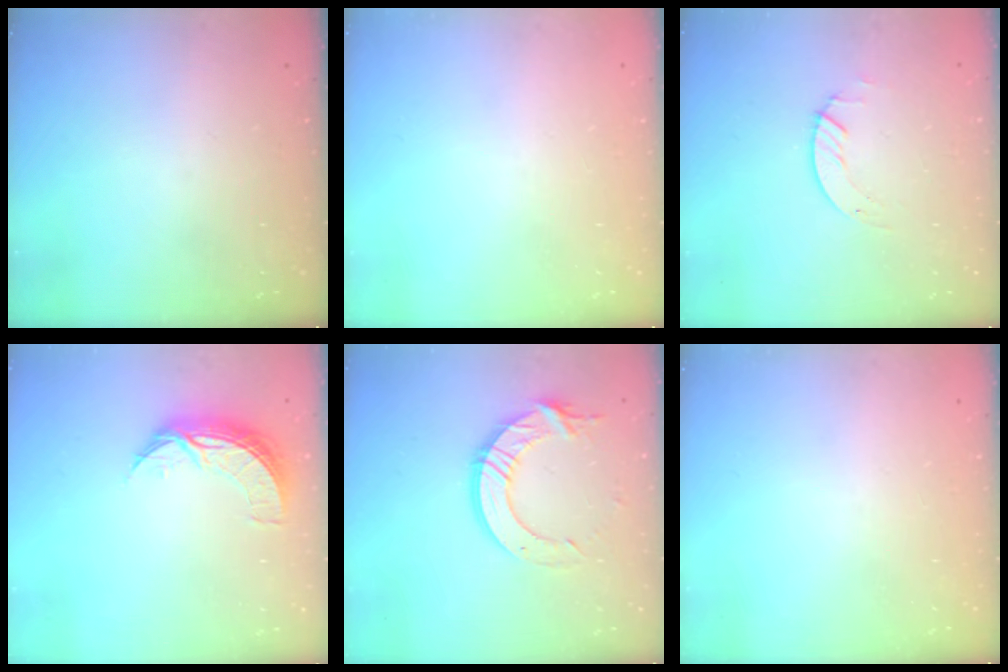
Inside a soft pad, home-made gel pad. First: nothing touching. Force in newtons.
{"total": 0.0}
{"total": 1.3, "press": 1.2, "slide": 0.1}
{"total": 8.4, "press": 8.4, "slide": 0.2}
{"total": 13.5, "press": 13.5, "slide": 1.4}
{"total": 0.0}